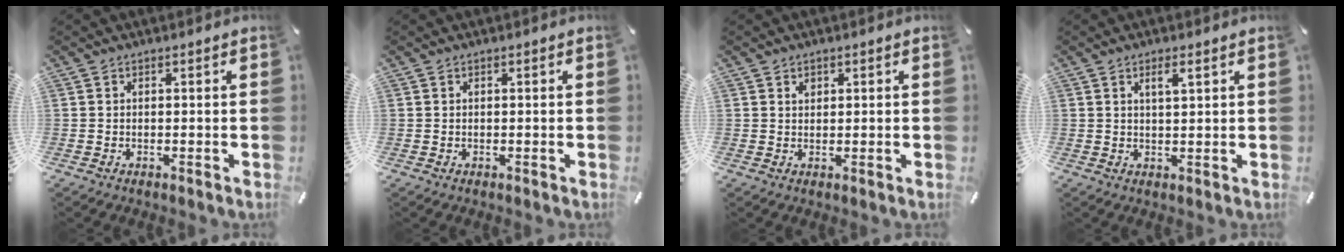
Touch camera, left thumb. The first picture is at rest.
{"total": 0.0}
{"total": 1.0, "force": [0.5, 0.8, 0.2], "torque": [0.004, 0.000, 0.008]}
{"total": 2.8, "force": [1.5, 0.5, 2.3], "torque": [-0.048, 0.003, 0.024]}